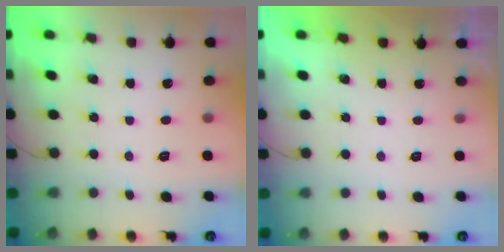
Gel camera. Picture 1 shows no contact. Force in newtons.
{"total": 0.0}